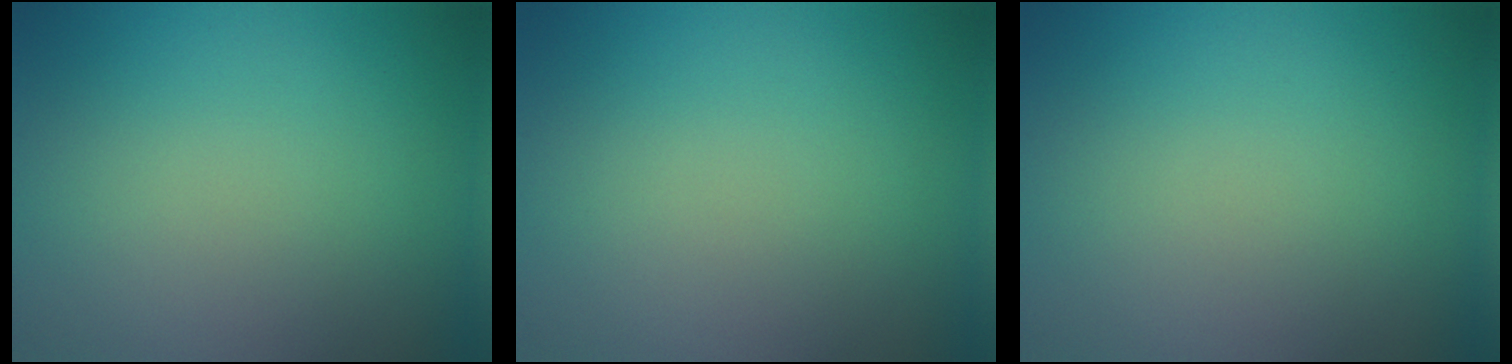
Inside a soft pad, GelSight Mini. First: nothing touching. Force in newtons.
{"total": 0.0}
{"total": 0.0}